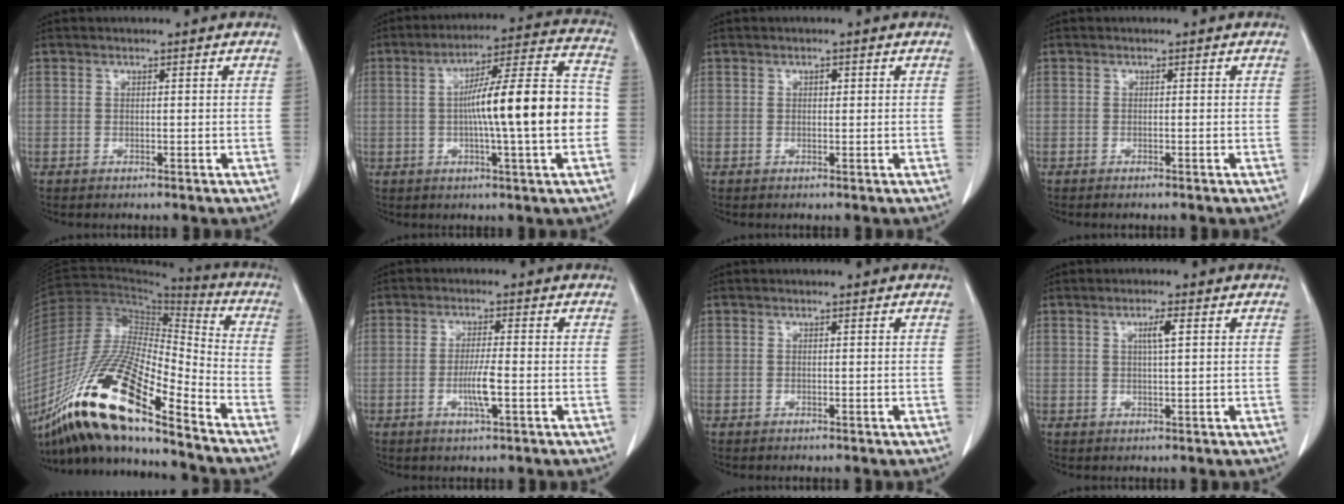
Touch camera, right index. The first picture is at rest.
{"total": 16.5, "force": [-1.5, 0.7, 16.5], "torque": [-0.250, 0.022, -0.028]}
{"total": 0.7, "force": [0.2, 0.5, 0.5], "torque": [-0.008, 0.001, 0.003]}
{"total": 0.9, "force": [-0.8, 0.0, 0.5], "torque": [-0.009, -0.002, -0.009]}
{"total": 21.3, "force": [-14.8, 2.5, 15.1], "torque": [-0.310, -0.032, -0.272]}
{"total": 4.3, "force": [-1.2, 0.1, 4.1], "torque": [-0.079, -0.006, -0.023]}
{"total": 0.0}
{"total": 2.5, "force": [0.8, 0.0, 2.3], "torque": [-0.042, 0.000, 0.013]}